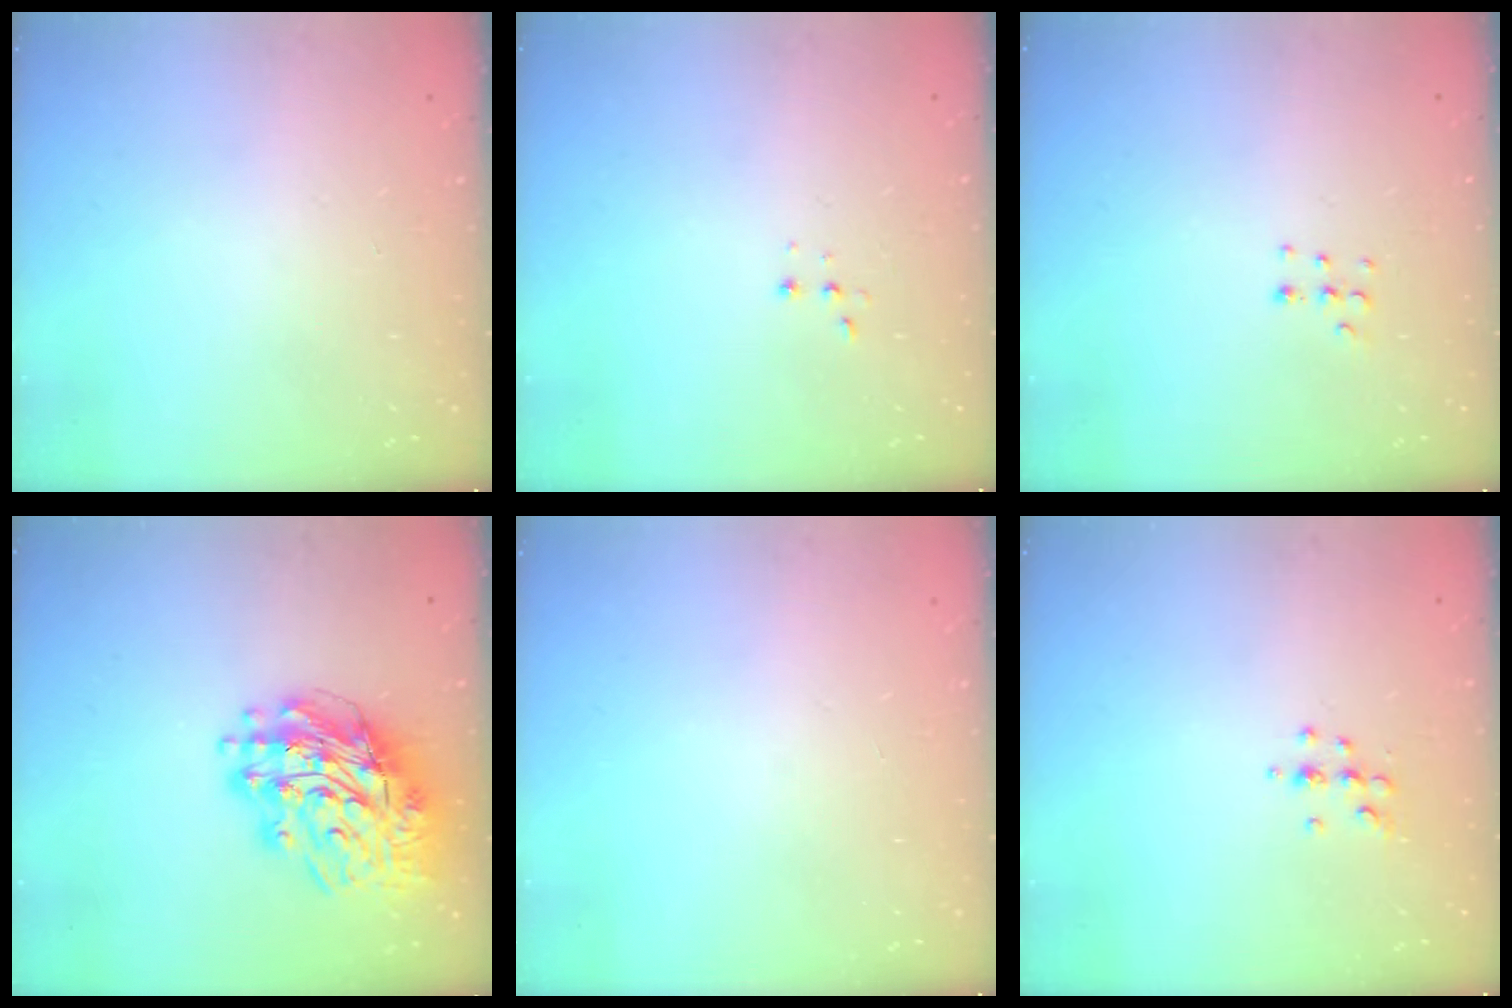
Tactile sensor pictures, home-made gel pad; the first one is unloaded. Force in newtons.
{"total": 2.7, "press": 2.7, "slide": 0.5}
{"total": 4.3, "press": 4.2, "slide": 1.1}
{"total": 18.5, "press": 18.3, "slide": 3.0}
{"total": 0.0}
{"total": 5.0, "press": 4.8, "slide": 1.4}